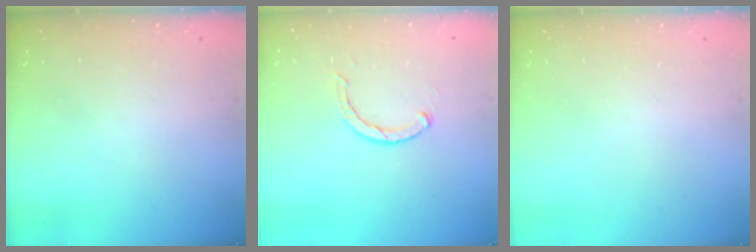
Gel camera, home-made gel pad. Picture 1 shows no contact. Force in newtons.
{"total": 3.6, "press": 3.6, "slide": 0.3}
{"total": 0.0}